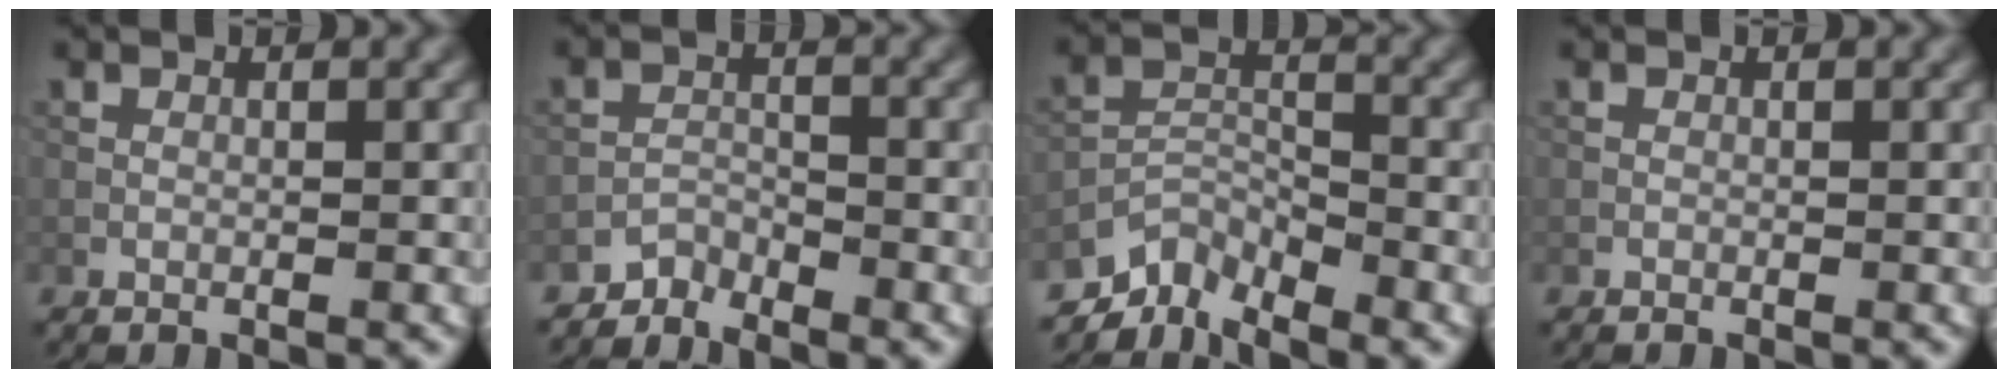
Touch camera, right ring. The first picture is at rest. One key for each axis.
{"total": 1.8, "fx": -1.8, "fy": 0.4, "fz": -0.1, "tx": 0.003, "ty": 0.008, "tz": -0.038}
{"total": 4.4, "fx": -3.8, "fy": 1.5, "fz": 1.4, "tx": -0.019, "ty": -0.003, "tz": -0.078}
{"total": 0.0}